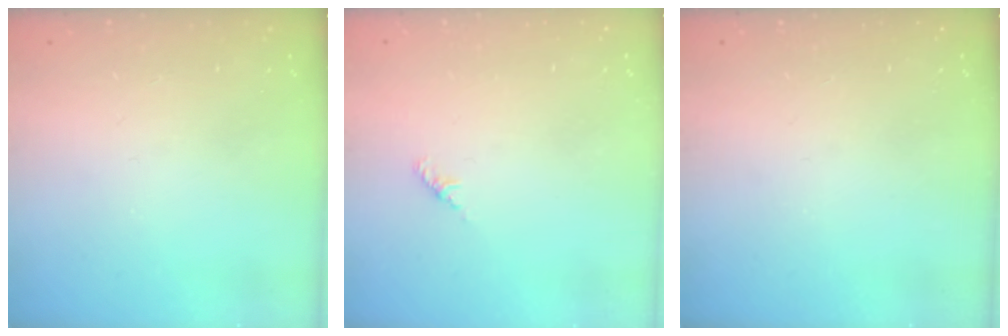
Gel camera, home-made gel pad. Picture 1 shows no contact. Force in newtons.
{"total": 1.8, "press": 1.7, "slide": 0.6}
{"total": 0.0}